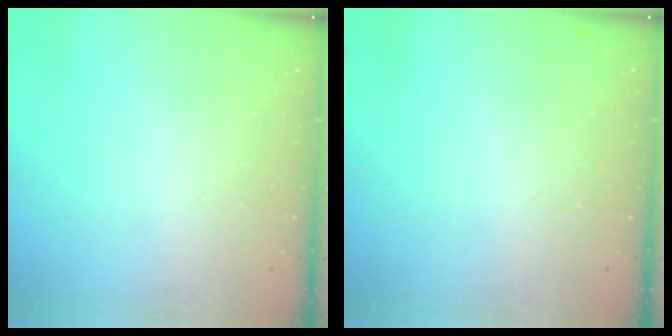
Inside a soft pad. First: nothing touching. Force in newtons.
{"total": 0.0}